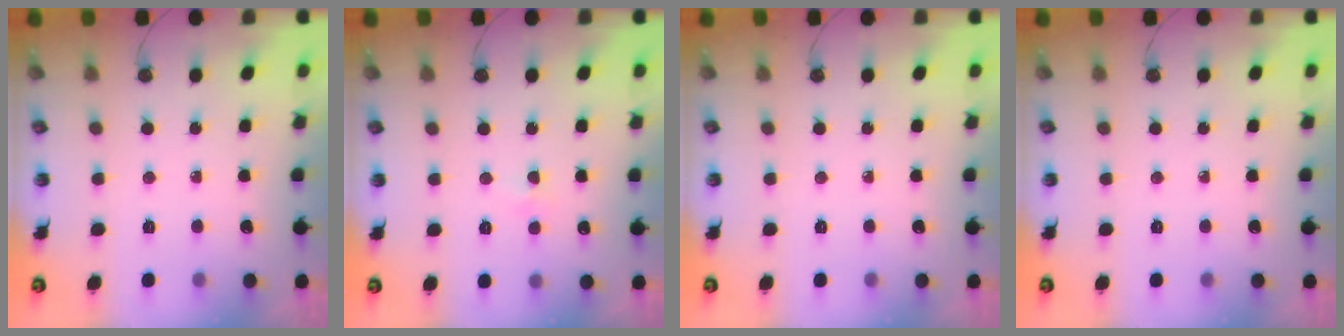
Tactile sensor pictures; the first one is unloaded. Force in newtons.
{"total": 2.9, "press": 2.8, "slide": 0.6}
{"total": 0.0}
{"total": 0.0}